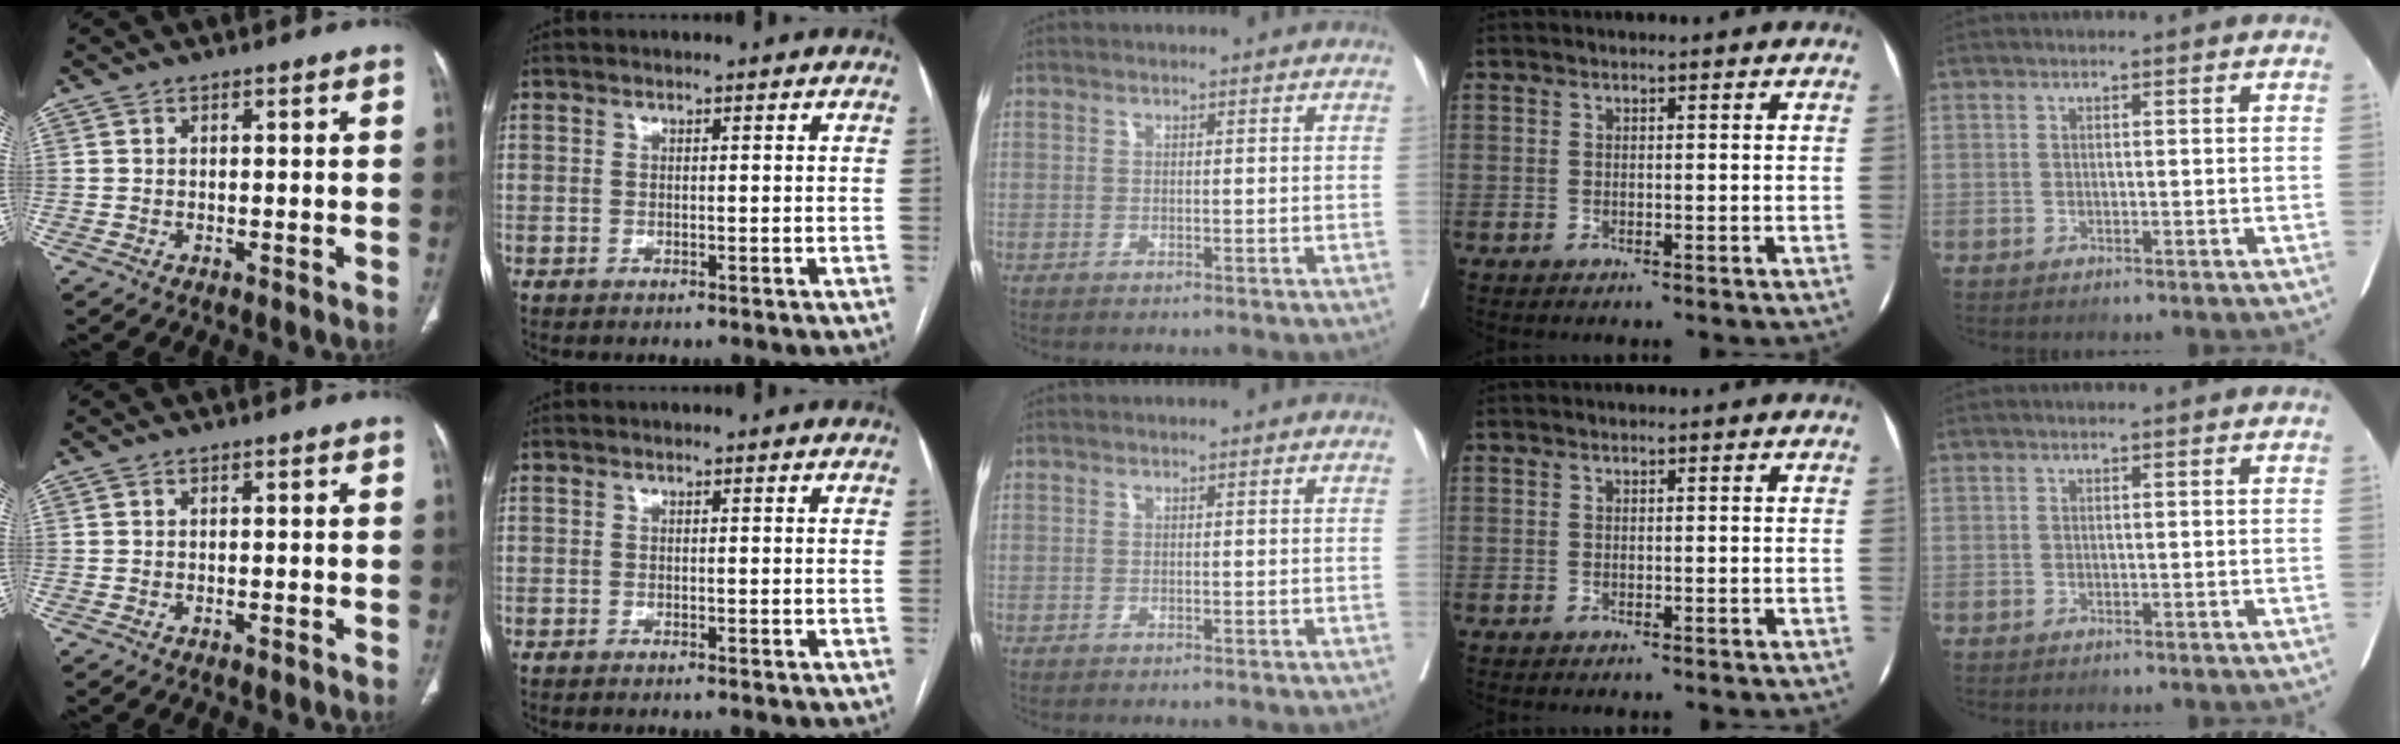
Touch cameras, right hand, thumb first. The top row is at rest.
{"thumb": {"total": 0.6, "force": [-0.5, 0.0, 0.3], "torque": [-0.012, 0.003, -0.004]}, "index": {"total": 1.1, "force": [-1.0, -0.1, 0.5], "torque": [-0.006, -0.001, -0.012]}}